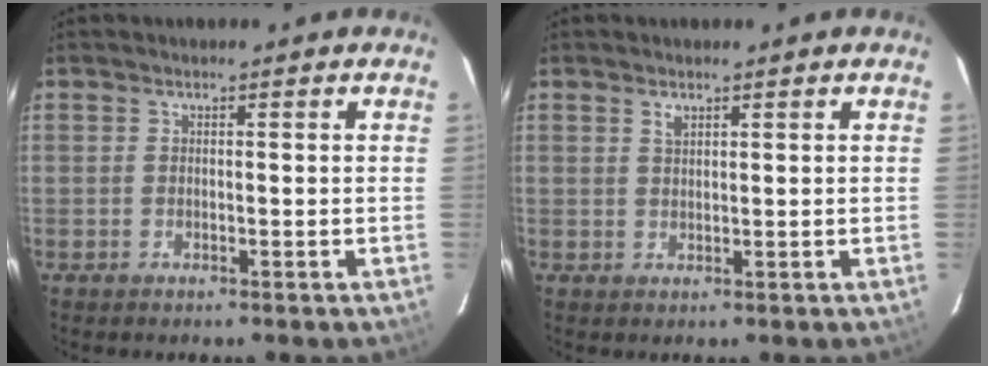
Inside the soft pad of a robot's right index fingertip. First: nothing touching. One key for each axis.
{"total": 1.3, "fx": 0.9, "fy": 0.6, "fz": 0.8, "tx": -0.014, "ty": 0.002, "tz": 0.016}